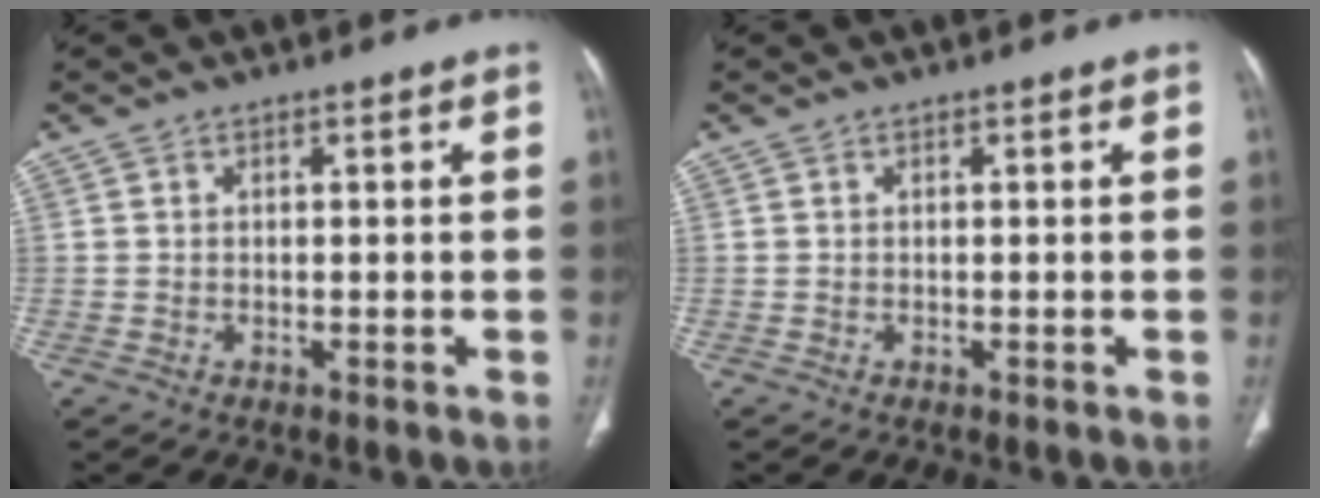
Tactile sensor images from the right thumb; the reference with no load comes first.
{"total": 0.0}